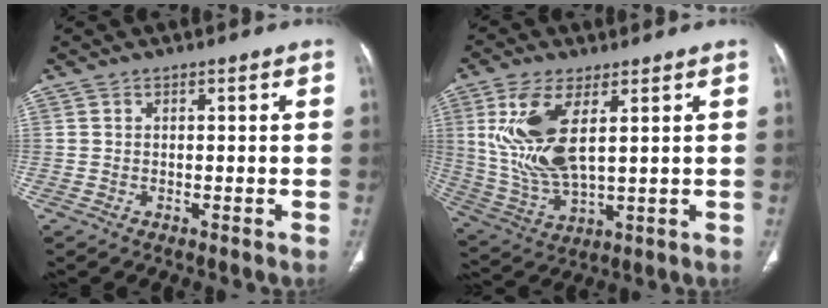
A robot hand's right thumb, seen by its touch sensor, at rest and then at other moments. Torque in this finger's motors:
{"motor_torque": [1.11, 2.62, 1.65, 0.29, 0.18]}